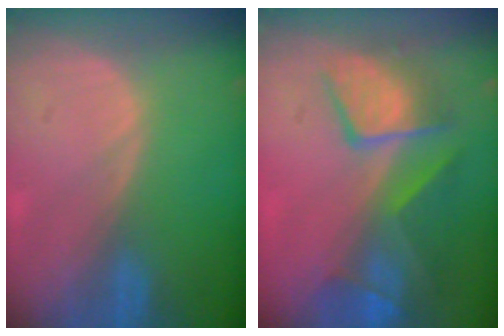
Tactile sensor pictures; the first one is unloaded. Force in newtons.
{"total": 10.0, "press": 8.6, "slide": 5.1}